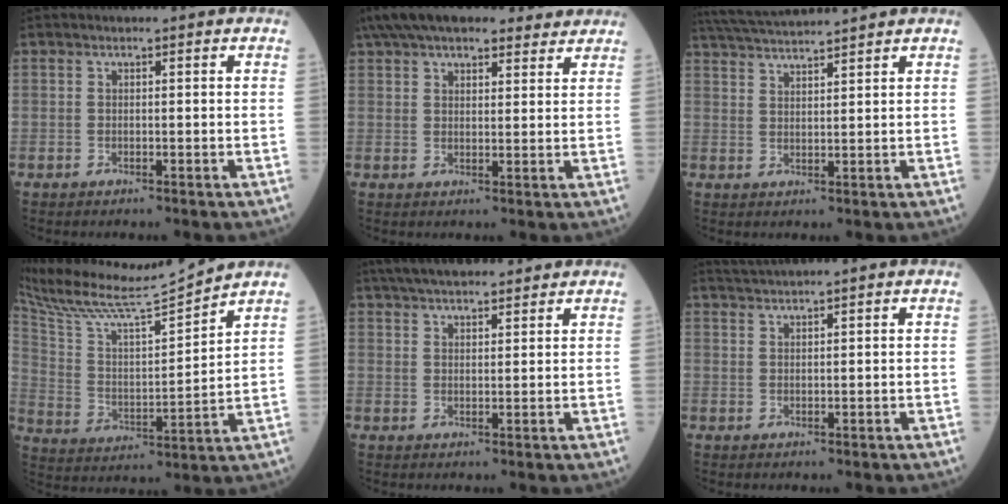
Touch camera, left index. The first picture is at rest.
{"total": 16.7, "force": [13.9, 5.3, 7.5], "torque": [-0.133, 0.059, 0.203]}
{"total": 8.9, "force": [8.3, -1.4, 3.0], "torque": [-0.061, 0.024, 0.138]}
{"total": 17.4, "force": [16.0, -1.2, 6.7], "torque": [-0.139, -0.019, 0.282]}
{"total": 10.9, "force": [9.5, 2.2, 4.8], "torque": [-0.074, 0.034, 0.146]}
{"total": 2.6, "force": [2.3, -1.2, 0.5], "torque": [-0.014, 0.008, 0.053]}